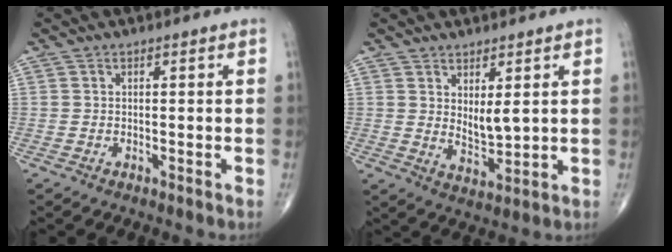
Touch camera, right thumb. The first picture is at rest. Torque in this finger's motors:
{"motor_torque": [0.05, 0.05, 0.08, 0.07, -0.02]}